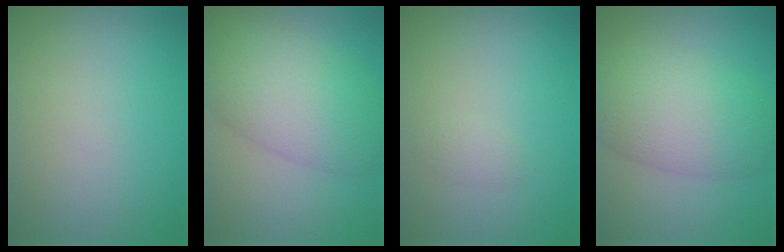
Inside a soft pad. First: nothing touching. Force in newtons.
{"total": 7.7, "press": 7.7, "slide": 0.4}
{"total": 0.8, "press": 0.8, "slide": 0.0}
{"total": 7.6, "press": 7.6, "slide": 0.2}